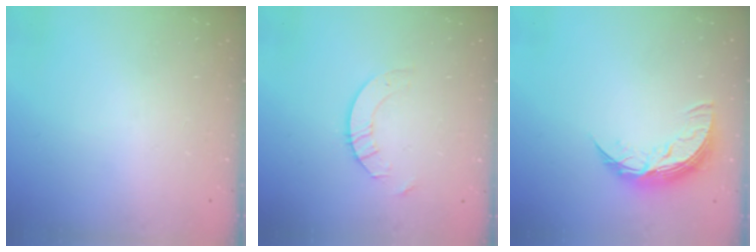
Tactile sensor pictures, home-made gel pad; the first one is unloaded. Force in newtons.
{"total": 4.9, "press": 4.9, "slide": 0.5}
{"total": 9.1, "press": 9.1, "slide": 0.4}